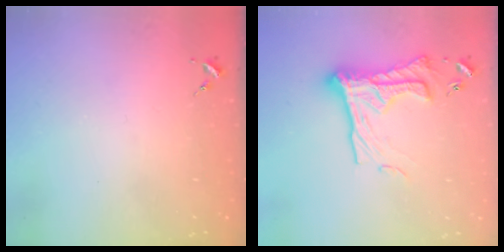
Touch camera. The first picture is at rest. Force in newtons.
{"total": 18.2, "press": 18.1, "slide": 1.5}